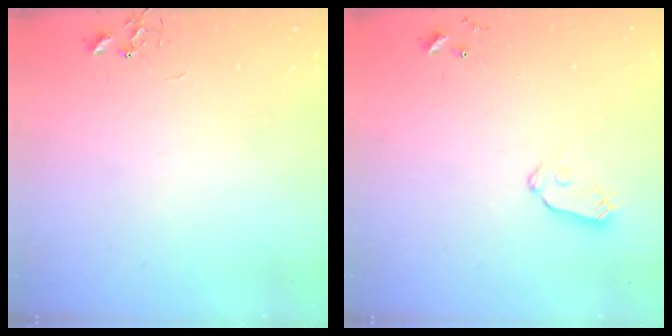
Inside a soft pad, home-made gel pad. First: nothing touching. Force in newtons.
{"total": 6.8, "press": 6.8, "slide": 0.4}